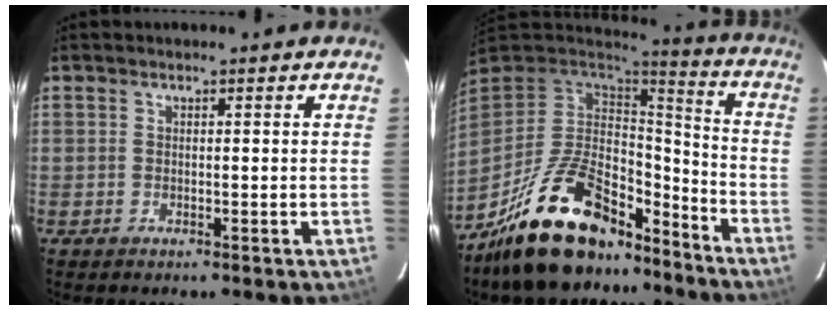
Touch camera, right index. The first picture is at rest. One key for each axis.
{"total": 23.3, "fx": -16.1, "fy": 10.4, "fz": 13.1, "tx": -0.258, "ty": 0.005, "tz": -0.251}